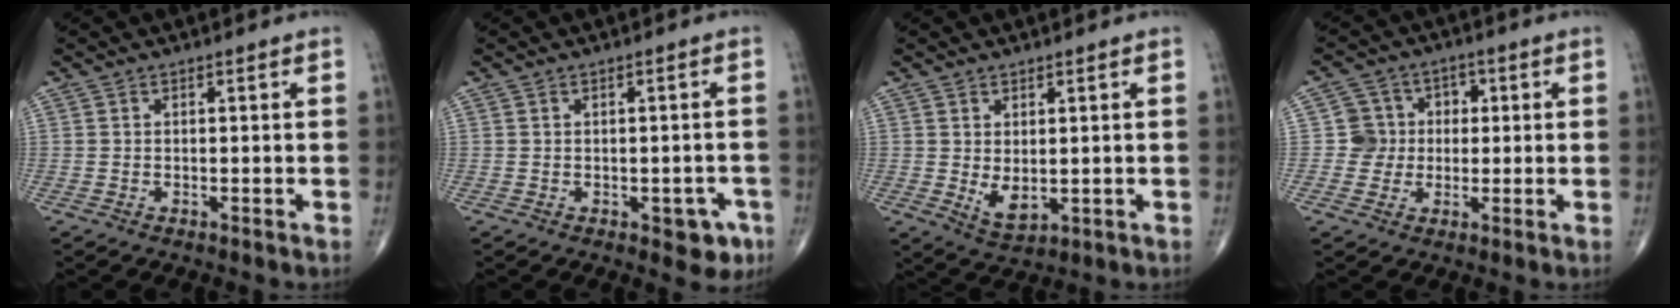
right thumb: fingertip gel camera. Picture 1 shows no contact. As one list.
[{"total": 4.5, "force": [-2.0, 2.5, 3.2], "torque": [-0.011, 0.008, -0.021]}, {"total": 4.3, "force": [0.1, 2.3, 3.6], "torque": [-0.054, -0.012, 0.016]}, {"total": 6.0, "force": [0.0, 5.9, 0.7], "torque": [0.035, 0.016, -0.009]}]